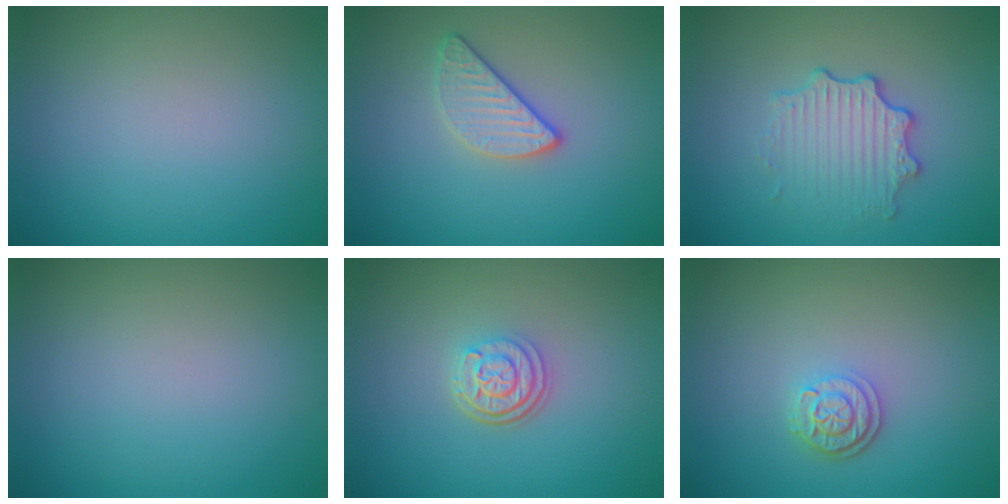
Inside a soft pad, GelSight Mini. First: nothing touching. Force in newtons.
{"total": 2.5, "press": 2.4, "slide": 0.8}
{"total": 3.5, "press": 2.8, "slide": 2.1}
{"total": 0.0}
{"total": 3.2, "press": 2.5, "slide": 2.1}
{"total": 2.6, "press": 2.2, "slide": 1.4}